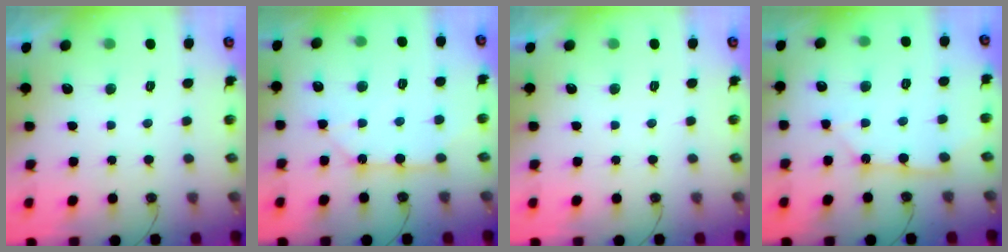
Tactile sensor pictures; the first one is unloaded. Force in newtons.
{"total": 10.9, "press": 10.8, "slide": 1.2}
{"total": 0.0}
{"total": 7.8, "press": 7.7, "slide": 0.9}